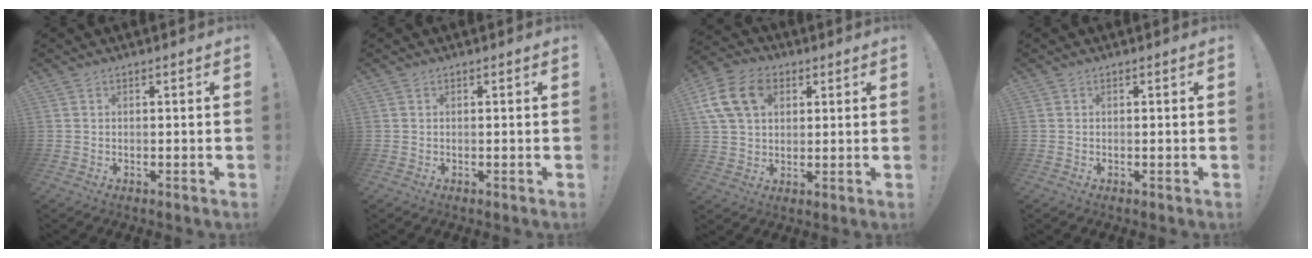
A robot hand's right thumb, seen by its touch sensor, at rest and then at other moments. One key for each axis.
{"total": 0.0}
{"total": 14.3, "fx": 5.0, "fy": 10.5, "fz": 8.4, "tx": -0.152, "ty": -0.009, "tz": 0.098}
{"total": 0.0}